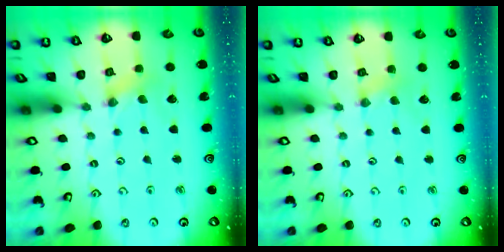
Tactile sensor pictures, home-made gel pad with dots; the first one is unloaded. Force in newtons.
{"total": 2.4, "press": 2.3, "slide": 0.5}